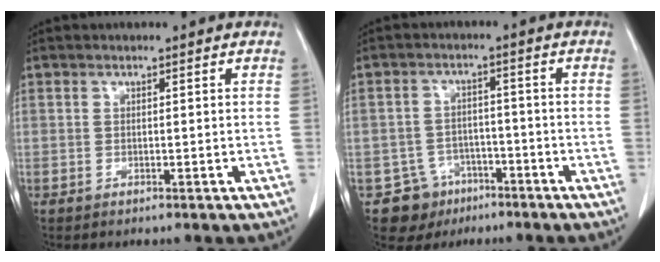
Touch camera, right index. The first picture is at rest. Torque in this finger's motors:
{"motor_torque": [-0.19, -0.04, -0.44, -0.21]}